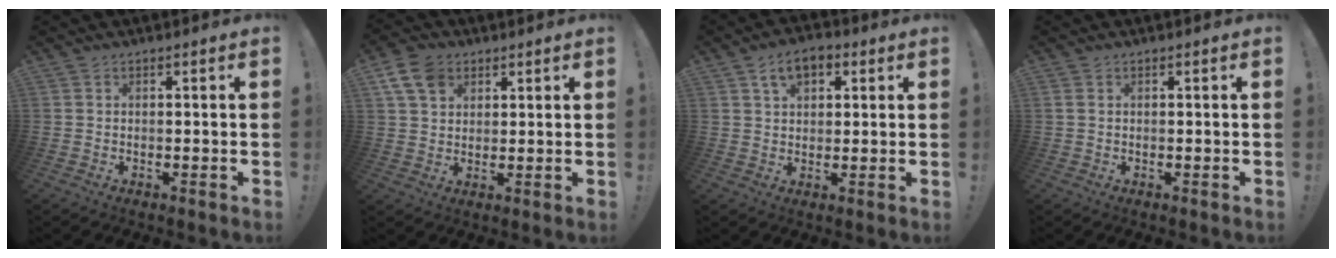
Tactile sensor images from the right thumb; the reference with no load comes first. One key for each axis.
{"total": 9.0, "fx": 4.6, "fy": 6.3, "fz": 4.3, "tx": -0.072, "ty": -0.008, "tz": 0.092}
{"total": 7.5, "fx": 3.4, "fy": 4.7, "fz": 4.7, "tx": -0.067, "ty": 0.002, "tz": 0.061}
{"total": 0.7, "fx": 0.2, "fy": 0.4, "fz": 0.5, "tx": -0.017, "ty": 0.005, "tz": 0.006}